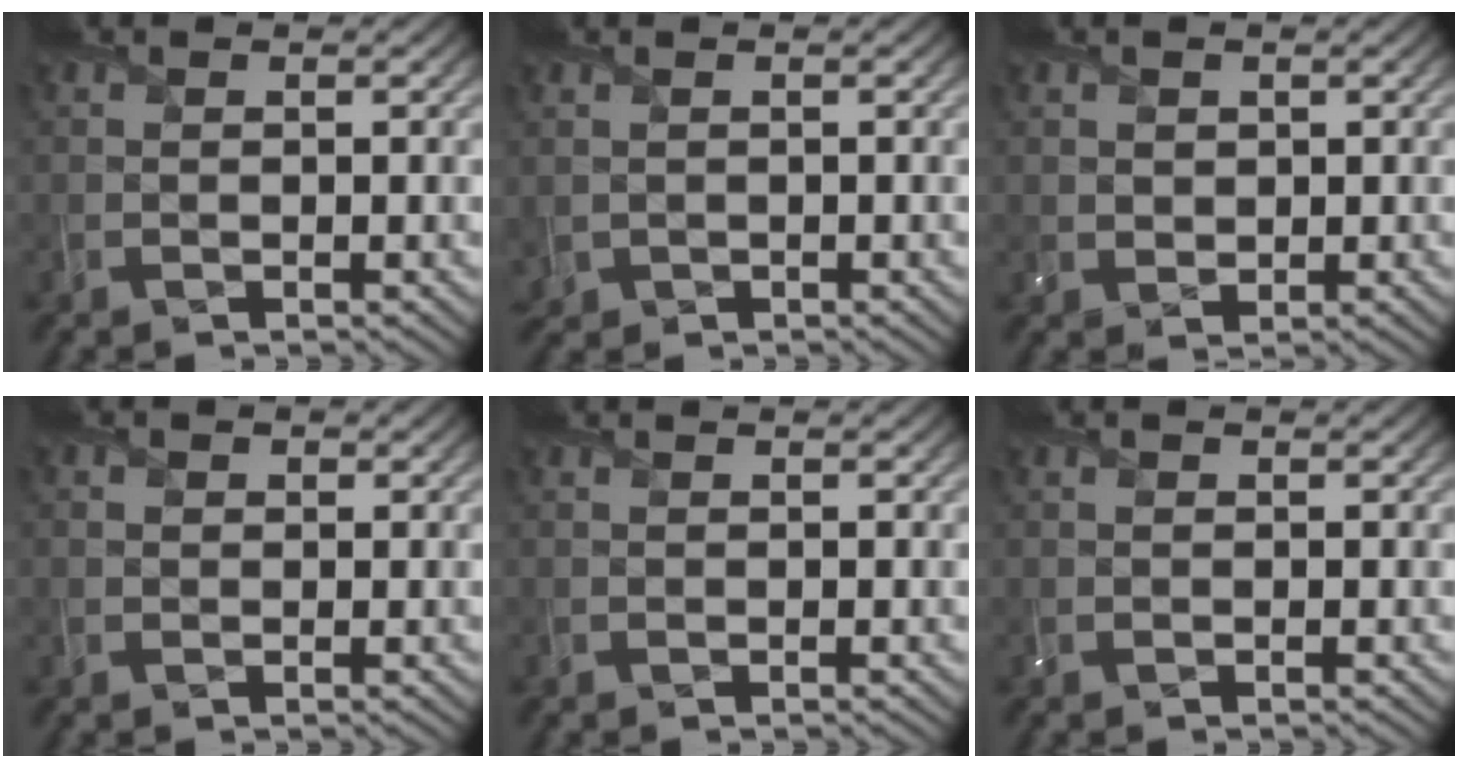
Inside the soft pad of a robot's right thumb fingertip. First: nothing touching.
{"total": 1.1, "force": [0.0, 1.1, 0.4], "torque": [-0.023, -0.006, 0.002]}
{"total": 1.3, "force": [0.5, 1.0, 0.5], "torque": [-0.018, -0.005, 0.009]}
{"total": 1.0, "force": [0.0, 1.0, 0.4], "torque": [-0.013, -0.001, -0.002]}
{"total": 0.6, "force": [-0.3, -0.5, 0.0], "torque": [0.003, 0.000, -0.006]}
{"total": 0.0}